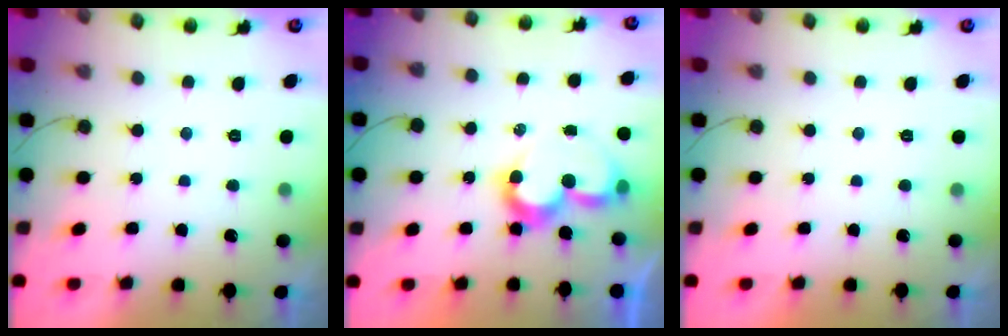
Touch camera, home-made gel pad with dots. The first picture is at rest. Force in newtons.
{"total": 7.8, "press": 7.8, "slide": 0.6}
{"total": 1.7, "press": 1.6, "slide": 0.1}